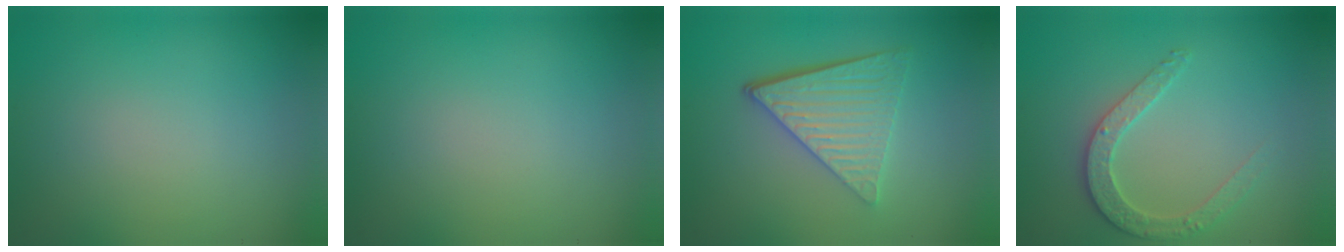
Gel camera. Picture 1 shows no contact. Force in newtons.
{"total": 0.0}
{"total": 5.7, "press": 3.9, "slide": 4.1}
{"total": 2.7, "press": 2.7, "slide": 0.3}